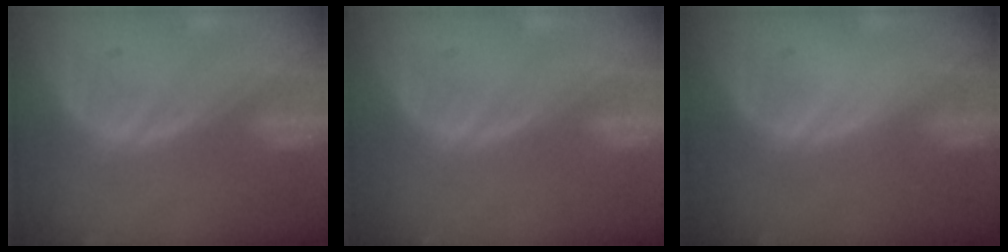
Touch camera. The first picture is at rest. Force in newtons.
{"total": 0.0}
{"total": 0.0}